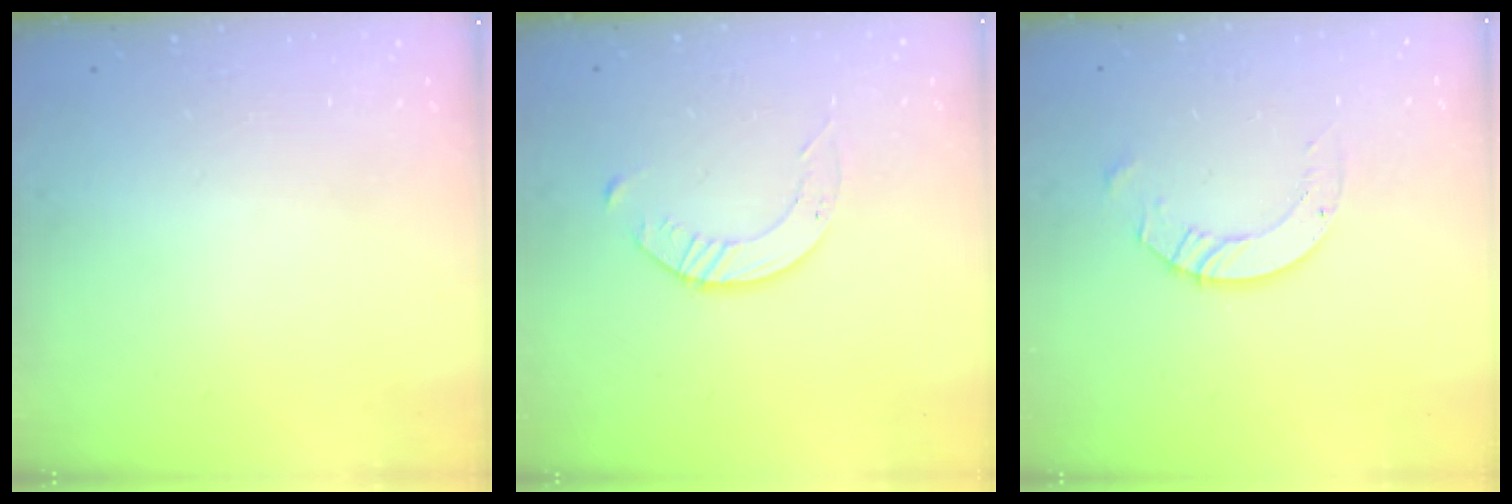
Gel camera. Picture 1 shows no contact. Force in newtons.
{"total": 3.5, "press": 3.5, "slide": 0.5}
{"total": 5.0, "press": 5.0, "slide": 0.3}